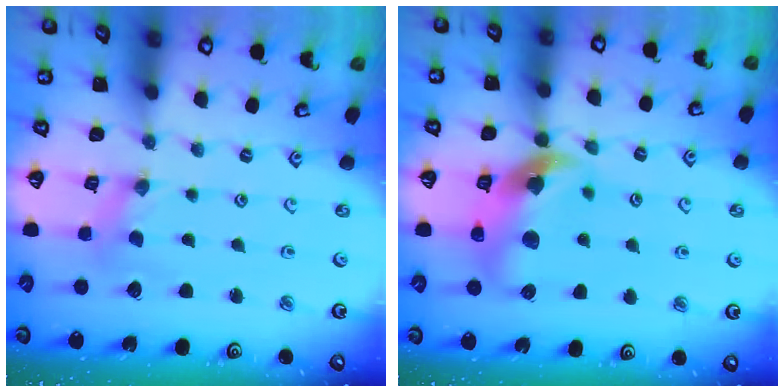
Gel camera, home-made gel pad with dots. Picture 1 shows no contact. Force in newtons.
{"total": 12.2, "press": 12.1, "slide": 1.8}